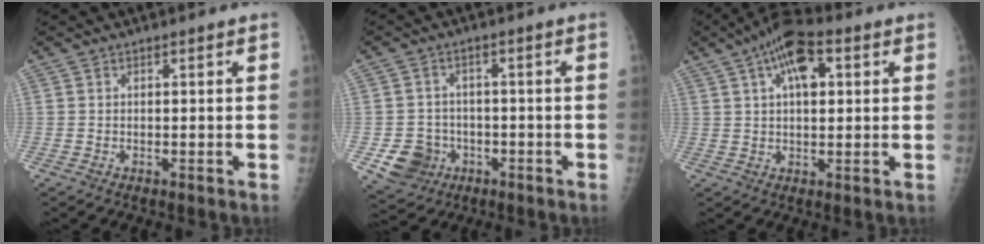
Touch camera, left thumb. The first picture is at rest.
{"total": 7.4, "force": [-2.6, 6.6, 2.1], "torque": [-0.017, 0.016, -0.032]}
{"total": 10.4, "force": [4.0, 5.0, 8.3], "torque": [-0.129, 0.014, 0.060]}